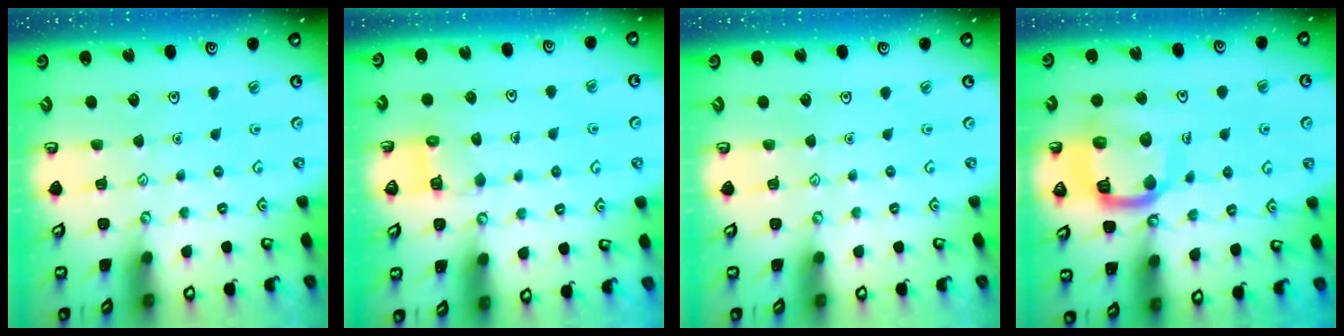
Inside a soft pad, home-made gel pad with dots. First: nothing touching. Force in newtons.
{"total": 5.7, "press": 5.7, "slide": 0.3}
{"total": 0.0}
{"total": 15.1, "press": 15.0, "slide": 1.2}